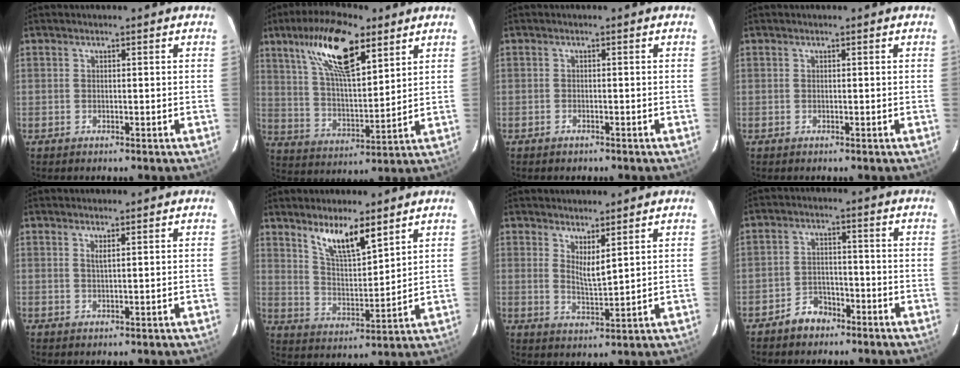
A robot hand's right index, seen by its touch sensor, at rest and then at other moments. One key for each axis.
{"total": 17.2, "fx": 9.8, "fy": 6.0, "fz": 12.8, "tx": -0.229, "ty": 0.020, "tz": 0.181}
{"total": 1.1, "fx": -0.8, "fy": 0.7, "fz": 0.1, "tx": -0.006, "ty": 0.002, "tz": -0.013}
{"total": 0.0}
{"total": 1.1, "fx": 0.6, "fy": -0.1, "fz": 0.8, "tx": -0.018, "ty": 0.000, "tz": 0.011}
{"total": 9.8, "fx": 6.9, "fy": 2.3, "fz": 6.6, "tx": -0.114, "ty": -0.003, "tz": 0.135}
{"total": 4.2, "fx": 3.0, "fy": 0.6, "fz": 2.9, "tx": -0.050, "ty": -0.012, "tz": 0.051}
{"total": 5.1, "fx": -3.8, "fy": 3.2, "fz": 1.1, "tx": -0.033, "ty": 0.015, "tz": -0.060}